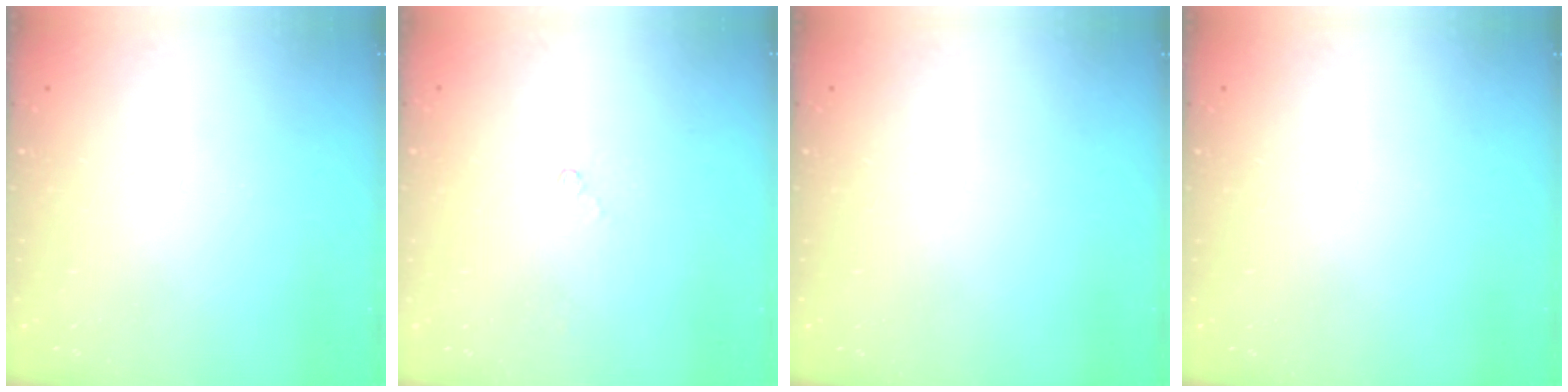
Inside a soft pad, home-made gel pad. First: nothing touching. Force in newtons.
{"total": 2.4, "press": 2.3, "slide": 0.3}
{"total": 0.0}
{"total": 0.0}